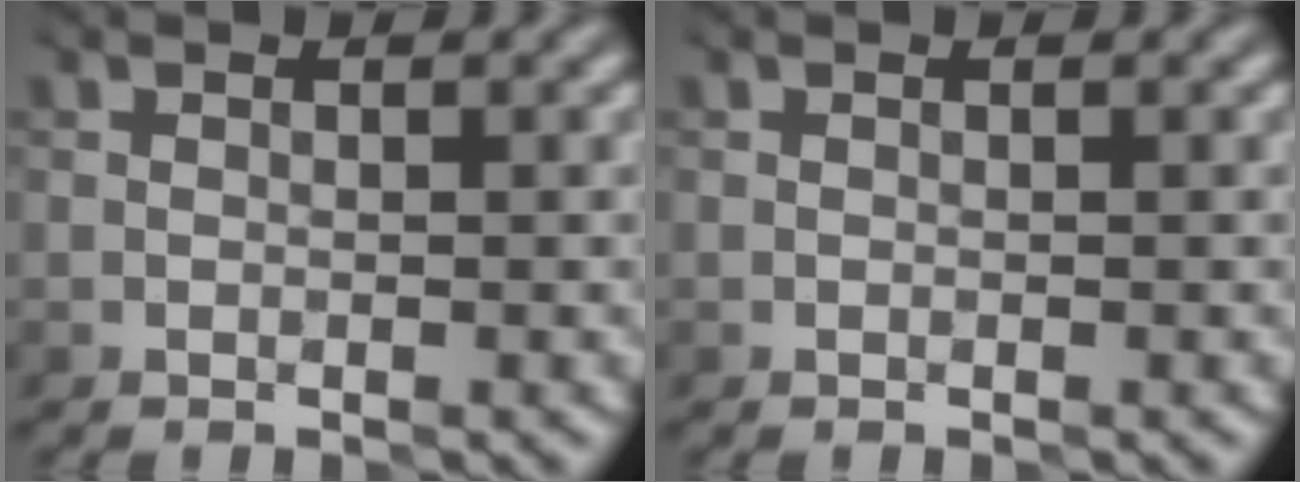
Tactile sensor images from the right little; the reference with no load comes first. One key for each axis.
{"total": 0.0}